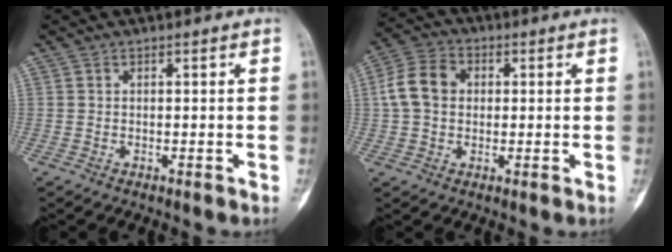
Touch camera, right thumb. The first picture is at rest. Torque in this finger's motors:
{"motor_torque": [0.35, 0.41, 0.87, 0.08, 0.09]}